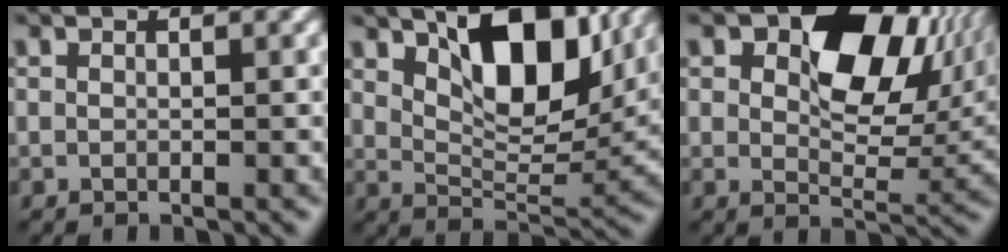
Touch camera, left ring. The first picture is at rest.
{"total": 8.9, "force": [4.0, 3.9, 6.9], "torque": [-0.108, 0.003, 0.068]}
{"total": 11.4, "force": [4.6, 6.4, 8.2], "torque": [-0.113, 0.005, 0.075]}